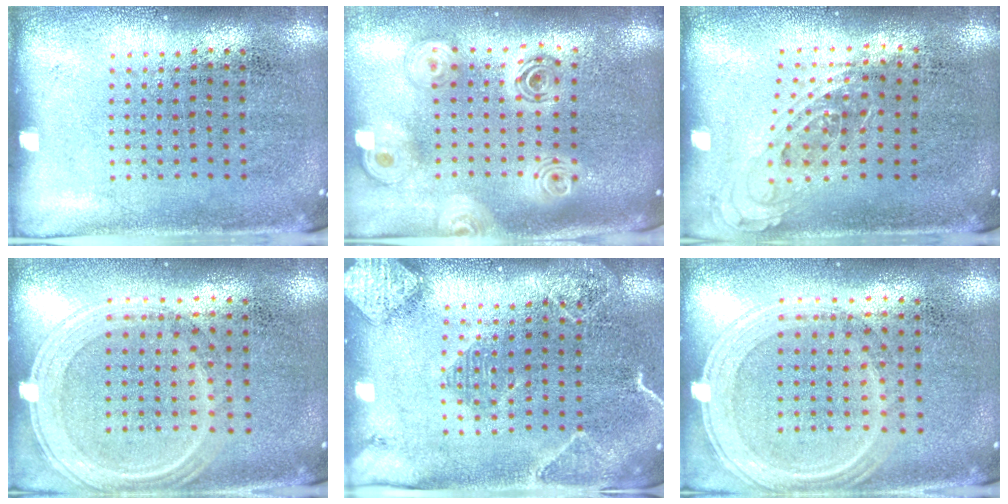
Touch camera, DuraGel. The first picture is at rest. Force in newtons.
{"total": 2.4, "press": 1.9, "slide": 1.6}
{"total": 0.8, "press": 0.8, "slide": 0.3}
{"total": 1.2, "press": 1.1, "slide": 0.5}
{"total": 2.2, "press": 2.1, "slide": 0.8}
{"total": 1.2, "press": 1.1, "slide": 0.5}